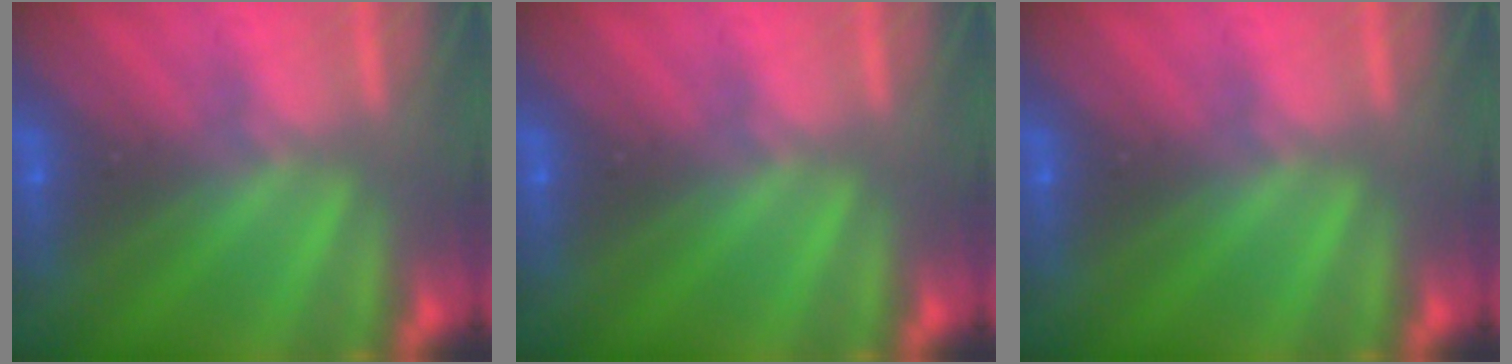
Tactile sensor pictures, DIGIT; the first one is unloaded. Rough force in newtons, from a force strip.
{"total": 0.0}
{"total": 0.0}